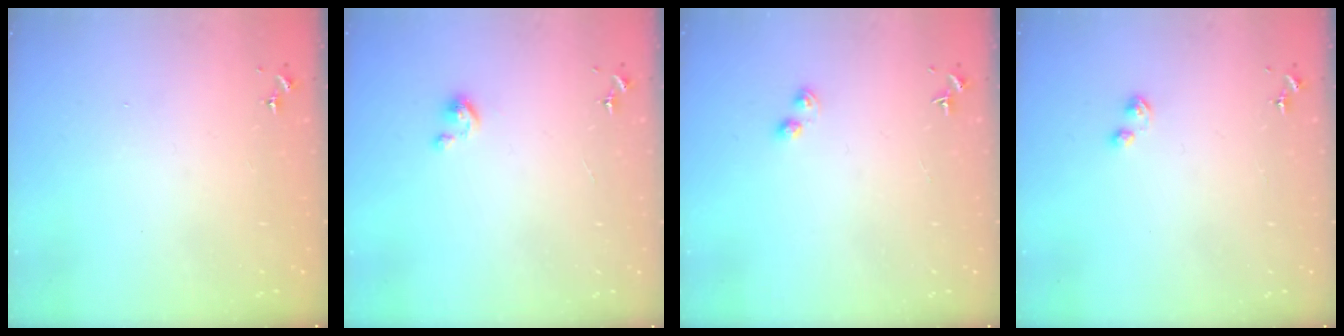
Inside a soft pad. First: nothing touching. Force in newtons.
{"total": 2.4, "press": 2.4, "slide": 0.2}
{"total": 2.8, "press": 2.8, "slide": 0.4}
{"total": 2.9, "press": 2.9, "slide": 0.5}